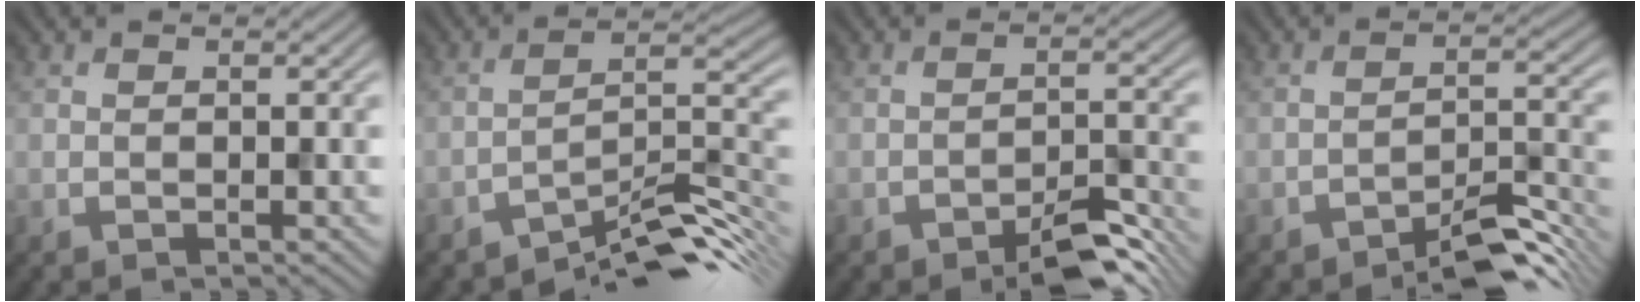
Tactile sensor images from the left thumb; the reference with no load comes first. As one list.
[{"total": 9.0, "force": [-7.1, 1.8, 5.2], "torque": [-0.077, 0.009, -0.129]}, {"total": 5.6, "force": [-4.0, 1.7, 3.6], "torque": [-0.049, 0.007, -0.062]}, {"total": 6.0, "force": [-4.6, 1.4, 3.6], "torque": [-0.051, 0.011, -0.072]}]